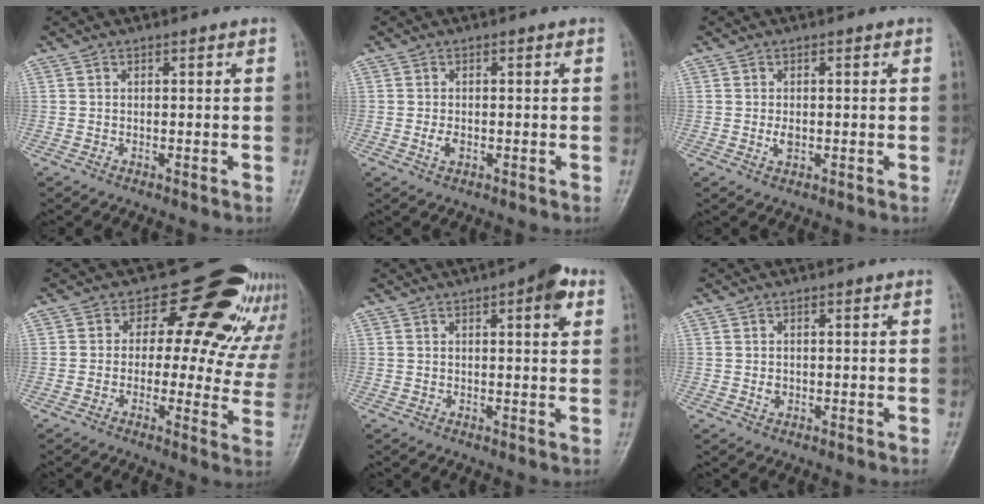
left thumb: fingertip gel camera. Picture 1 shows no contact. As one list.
[{"total": 2.2, "force": [-0.4, 1.4, 1.6], "torque": [-0.026, 0.000, -0.009]}, {"total": 2.3, "force": [-0.1, 1.5, 1.7], "torque": [-0.025, -0.002, -0.003]}, {"total": 18.4, "force": [11.7, 9.2, 10.7], "torque": [-0.087, -0.040, 0.128]}, {"total": 5.6, "force": [2.5, 1.9, 4.7], "torque": [-0.050, -0.003, 0.024]}, {"total": 1.6, "force": [-0.2, 1.4, 0.8], "torque": [-0.006, 0.002, -0.003]}]